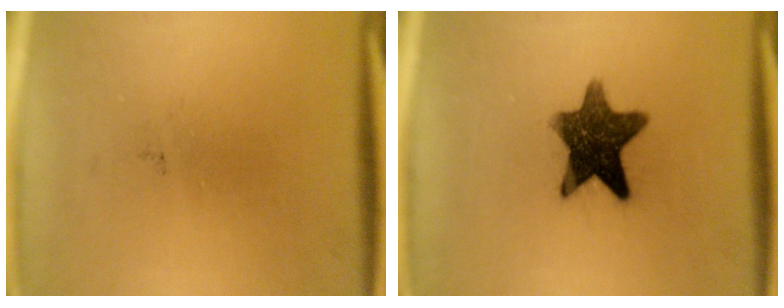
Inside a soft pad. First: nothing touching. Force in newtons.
{"total": 11.3}